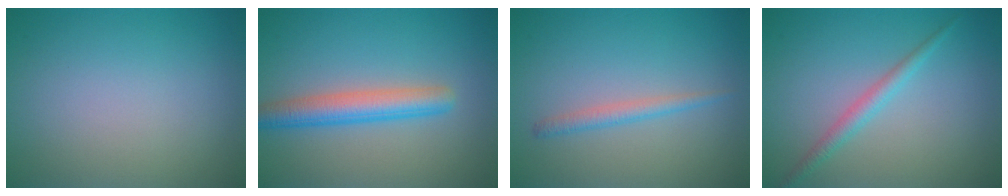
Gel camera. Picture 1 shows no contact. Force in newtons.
{"total": 4.1, "press": 4.1, "slide": 0.1}
{"total": 1.5, "press": 1.5, "slide": 0.1}
{"total": 1.8, "press": 1.8, "slide": 0.0}